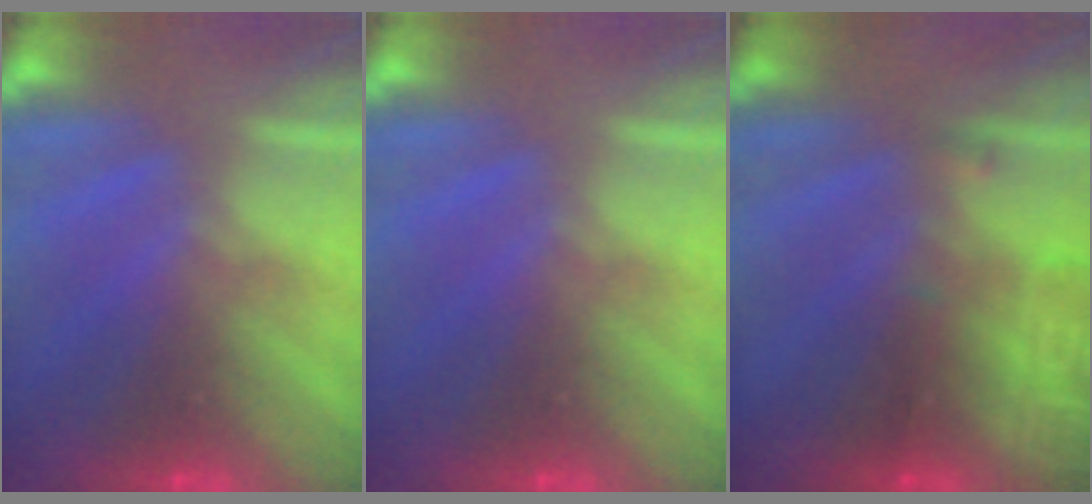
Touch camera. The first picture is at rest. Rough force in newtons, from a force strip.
{"total": 0.0}
{"total": 3.0}